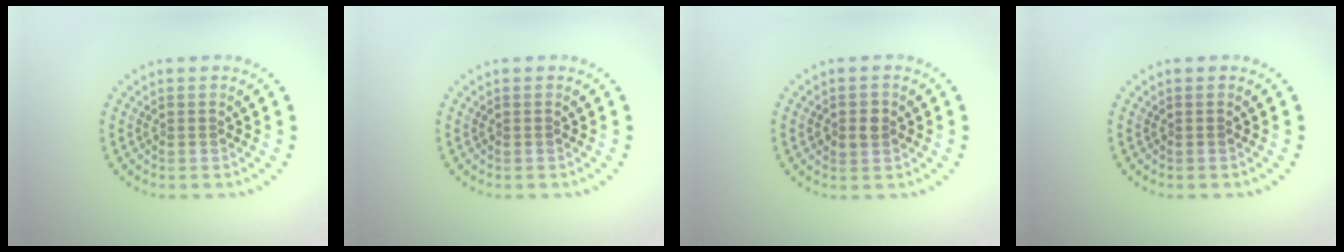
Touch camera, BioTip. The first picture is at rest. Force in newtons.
{"total": 0.0}
{"total": 1.7, "press": 1.7, "slide": 0.4}
{"total": 0.0}